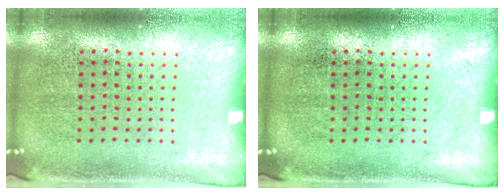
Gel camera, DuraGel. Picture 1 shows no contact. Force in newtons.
{"total": 0.0}